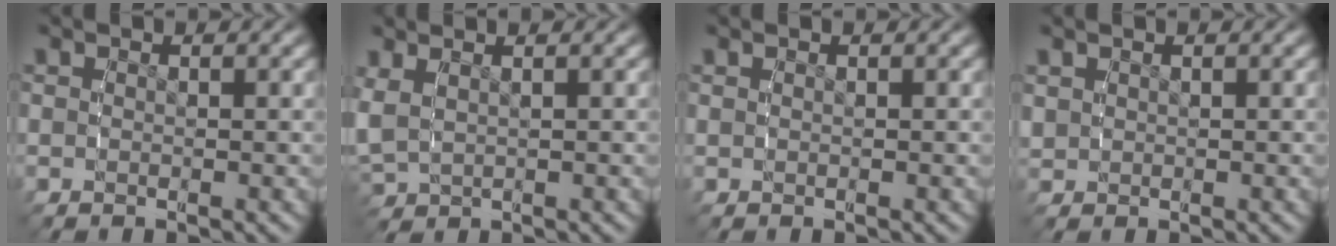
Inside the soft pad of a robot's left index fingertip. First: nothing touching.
{"total": 3.8, "force": [1.0, 3.1, 1.8], "torque": [-0.058, 0.001, 0.019]}
{"total": 0.0}
{"total": 1.1, "force": [0.6, 1.0, 0.1], "torque": [-0.004, 0.001, 0.012]}